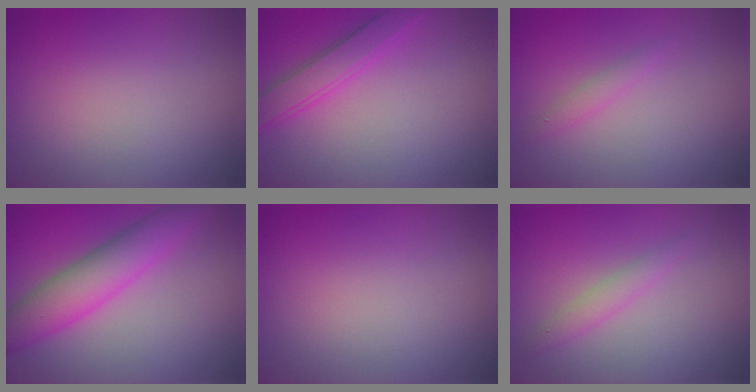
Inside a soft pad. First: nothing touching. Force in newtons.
{"total": 2.8, "press": 2.8, "slide": 0.1}
{"total": 0.9, "press": 0.9, "slide": 0.1}
{"total": 5.2, "press": 5.2, "slide": 0.1}
{"total": 0.0}
{"total": 1.4, "press": 1.4, "slide": 0.1}